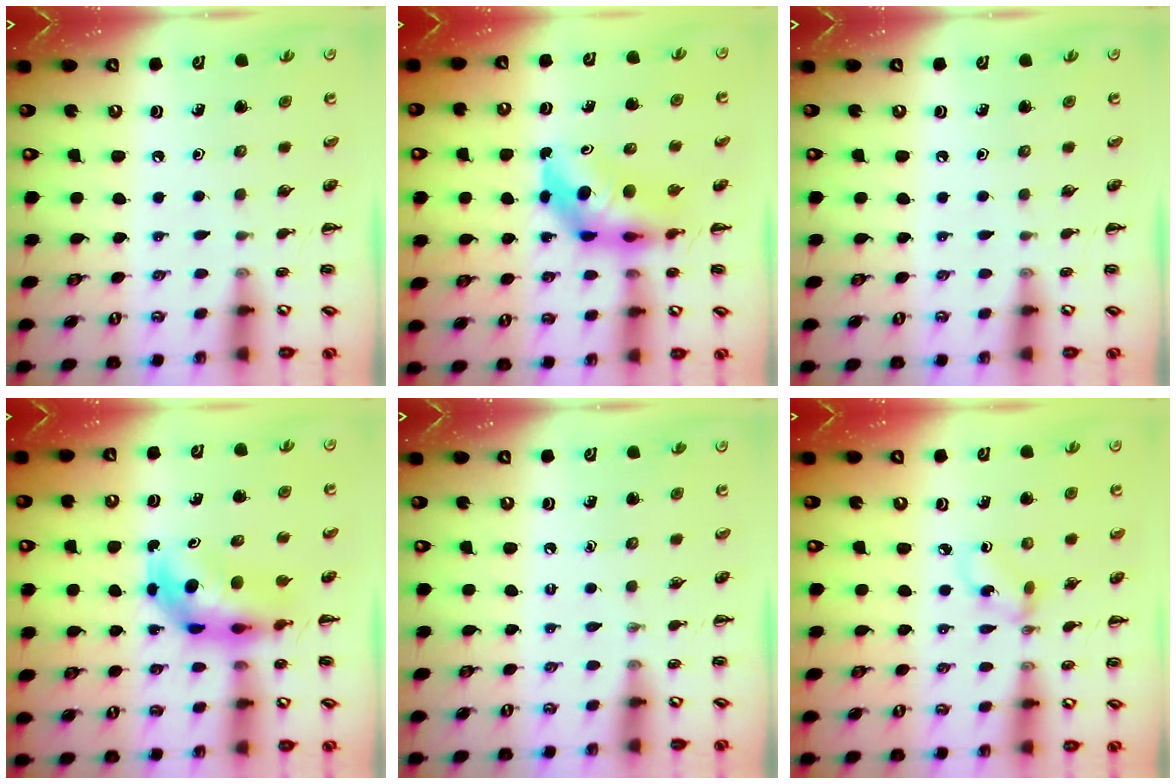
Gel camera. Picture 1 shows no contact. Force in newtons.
{"total": 6.0, "press": 5.8, "slide": 1.5}
{"total": 0.0}
{"total": 6.4, "press": 6.2, "slide": 1.5}
{"total": 0.0}
{"total": 1.8, "press": 1.7, "slide": 0.6}